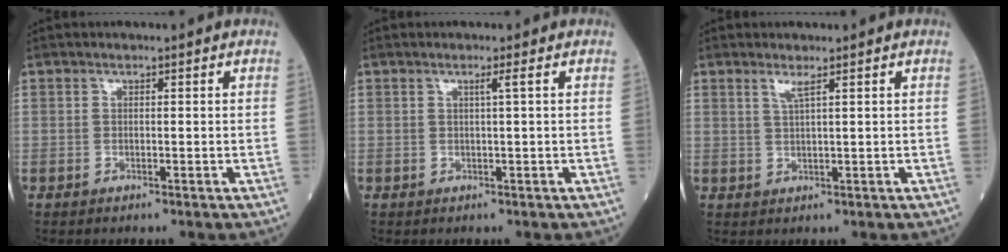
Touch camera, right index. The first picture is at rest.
{"total": 0.9, "force": [0.3, -0.4, 0.8], "torque": [-0.018, -0.003, 0.008]}
{"total": 1.8, "force": [1.1, -0.2, 1.4], "torque": [-0.032, -0.004, 0.023]}